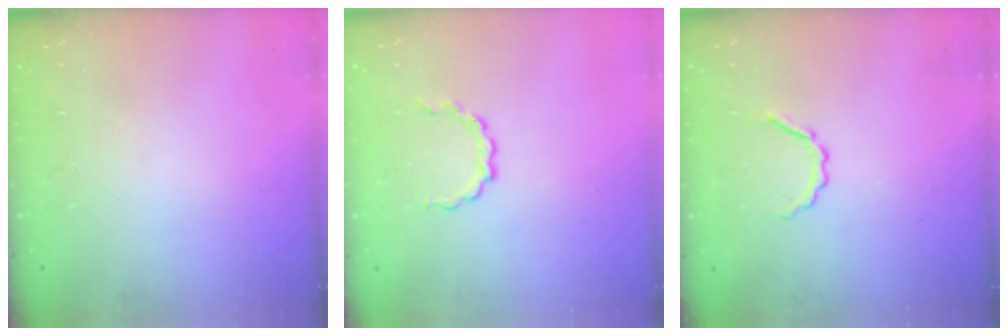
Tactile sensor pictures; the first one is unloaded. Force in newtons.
{"total": 4.2, "press": 4.0, "slide": 1.2}
{"total": 3.6, "press": 3.5, "slide": 0.7}